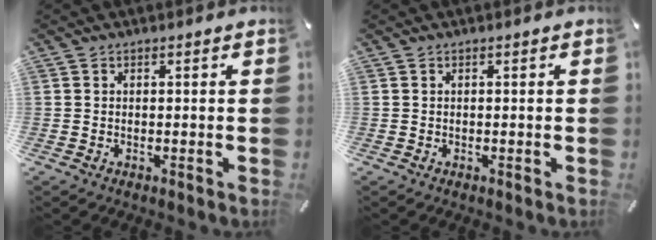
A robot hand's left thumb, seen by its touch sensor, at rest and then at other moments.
{"total": 0.0}